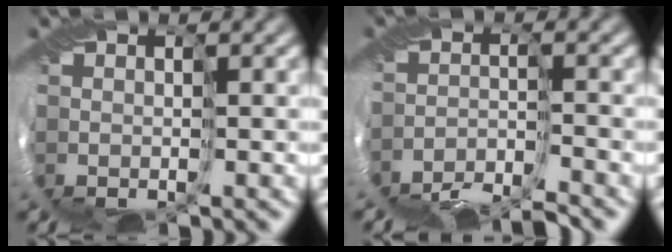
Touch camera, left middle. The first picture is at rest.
{"total": 6.1, "force": [-6.0, 0.3, 1.0], "torque": [-0.022, -0.010, -0.115]}